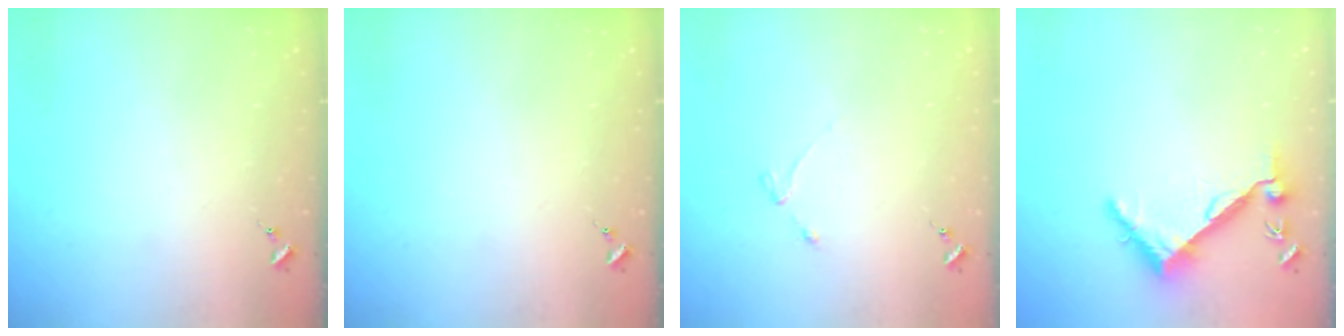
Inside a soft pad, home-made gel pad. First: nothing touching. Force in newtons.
{"total": 0.0}
{"total": 3.0, "press": 2.9, "slide": 0.5}
{"total": 6.2, "press": 6.2, "slide": 0.7}